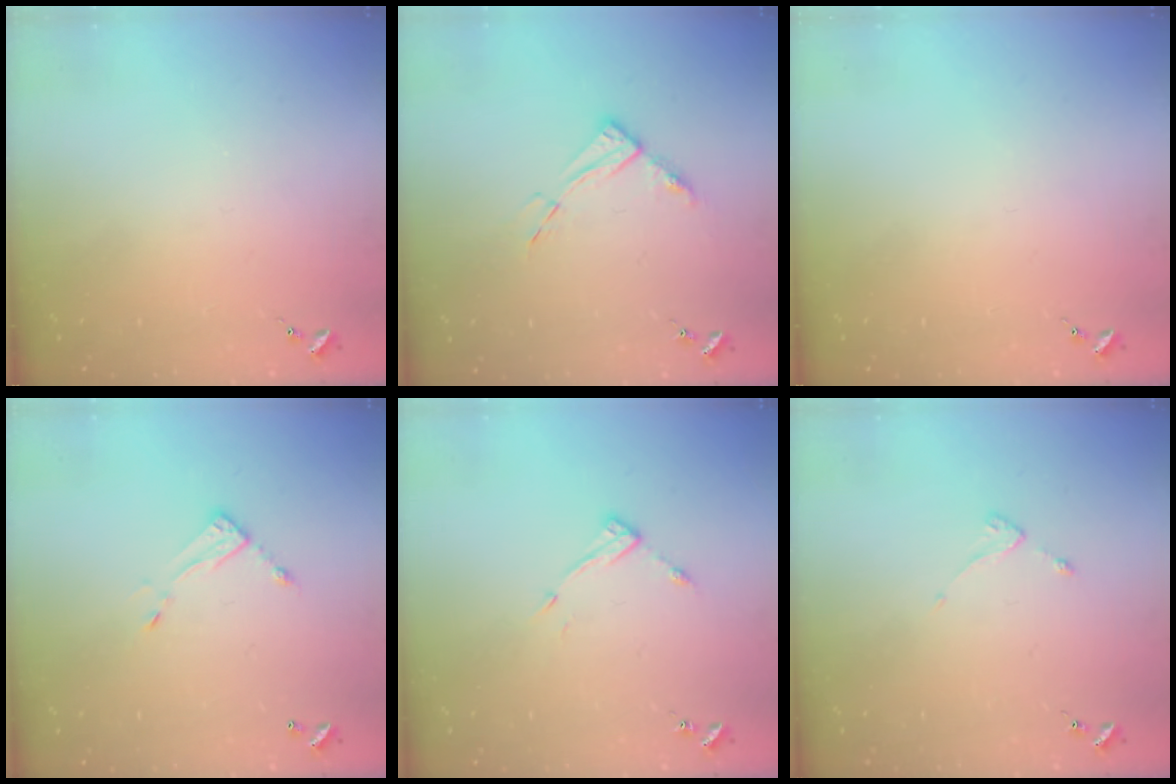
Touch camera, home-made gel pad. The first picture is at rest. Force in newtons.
{"total": 8.7, "press": 8.6, "slide": 0.9}
{"total": 0.0}
{"total": 7.2, "press": 7.2, "slide": 0.3}
{"total": 7.9, "press": 7.9, "slide": 0.3}
{"total": 2.2, "press": 2.1, "slide": 0.4}